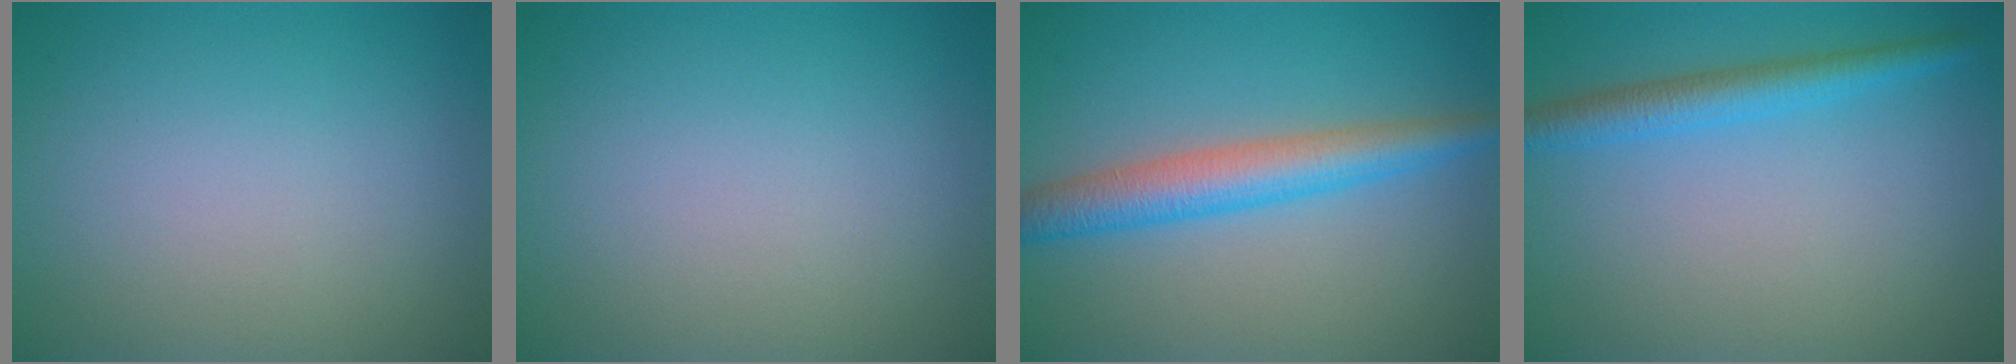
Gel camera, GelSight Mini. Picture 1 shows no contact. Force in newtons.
{"total": 0.0}
{"total": 4.5, "press": 4.5, "slide": 0.1}
{"total": 3.0, "press": 3.0, "slide": 0.0}